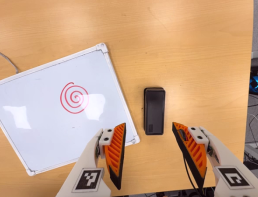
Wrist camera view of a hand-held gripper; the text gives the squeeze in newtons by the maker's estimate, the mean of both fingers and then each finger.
{"total": 0.0}